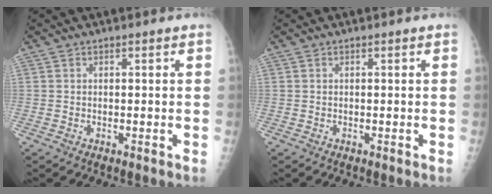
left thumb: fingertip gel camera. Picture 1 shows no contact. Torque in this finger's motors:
{"motor_torque": [0.00, 0.00, 0.00, 0.00, 0.00]}